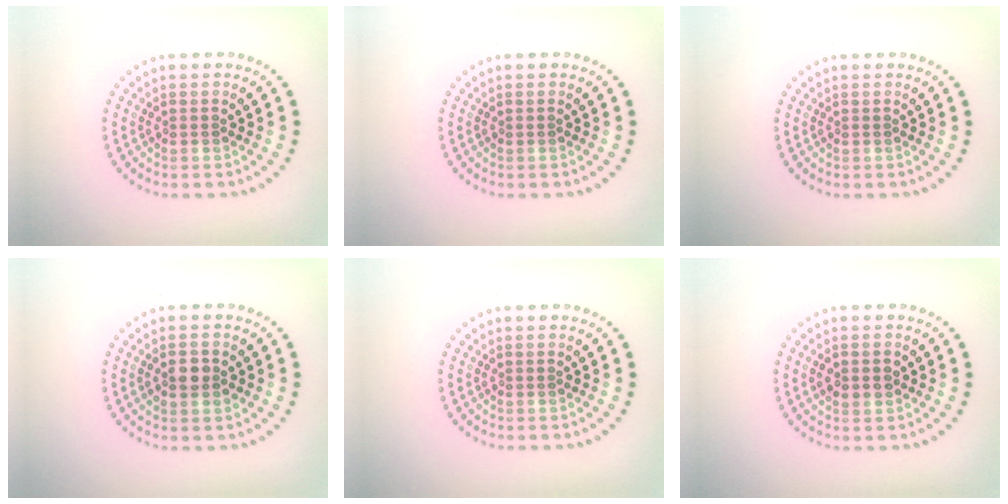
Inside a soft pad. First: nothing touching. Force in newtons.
{"total": 0.0}
{"total": 0.0}
{"total": 2.6, "press": 2.5, "slide": 0.3}
{"total": 0.0}
{"total": 2.3, "press": 2.3, "slide": 0.1}